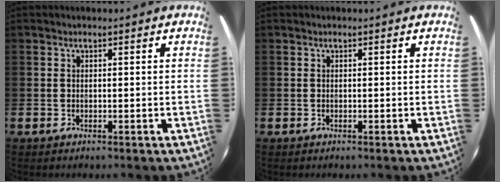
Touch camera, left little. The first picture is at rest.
{"total": 0.0}